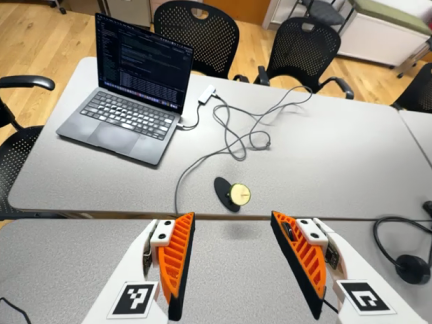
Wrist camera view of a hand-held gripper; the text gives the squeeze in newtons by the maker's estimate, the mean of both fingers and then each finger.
{"total": 0.0}